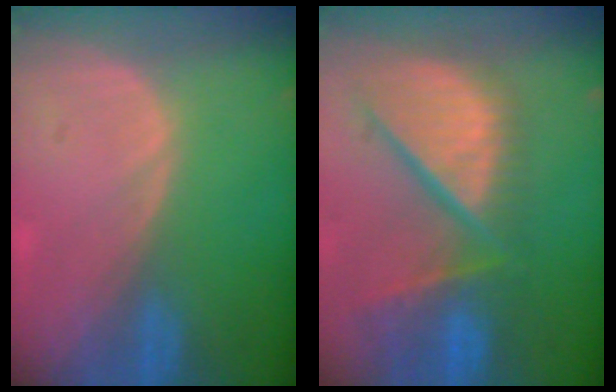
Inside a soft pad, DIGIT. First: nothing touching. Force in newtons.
{"total": 13.1, "press": 10.8, "slide": 7.3}